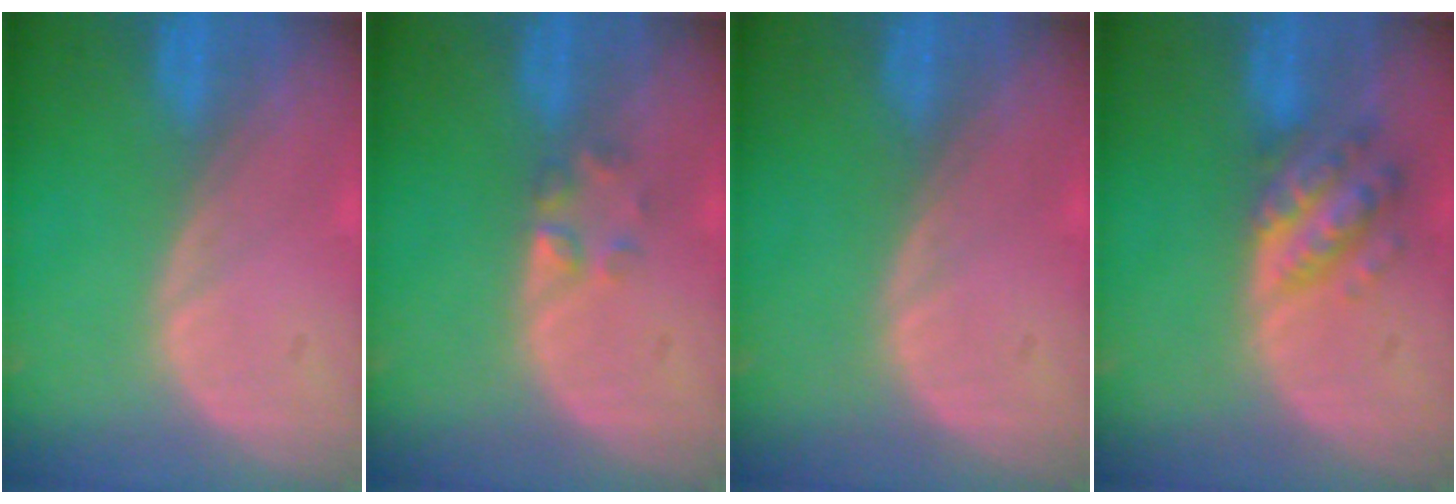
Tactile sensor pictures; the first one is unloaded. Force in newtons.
{"total": 2.0, "press": 2.0, "slide": 0.2}
{"total": 0.0}
{"total": 6.4, "press": 5.7, "slide": 2.9}